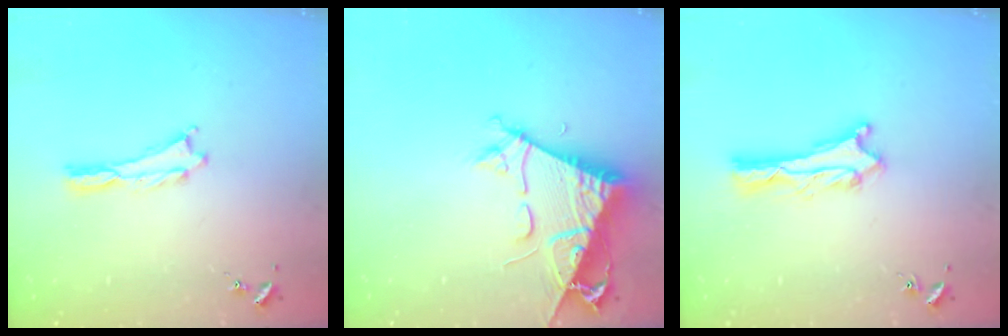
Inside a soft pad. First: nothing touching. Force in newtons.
{"total": 8.8, "press": 8.8, "slide": 1.1}
{"total": 1.2, "press": 1.1, "slide": 0.1}